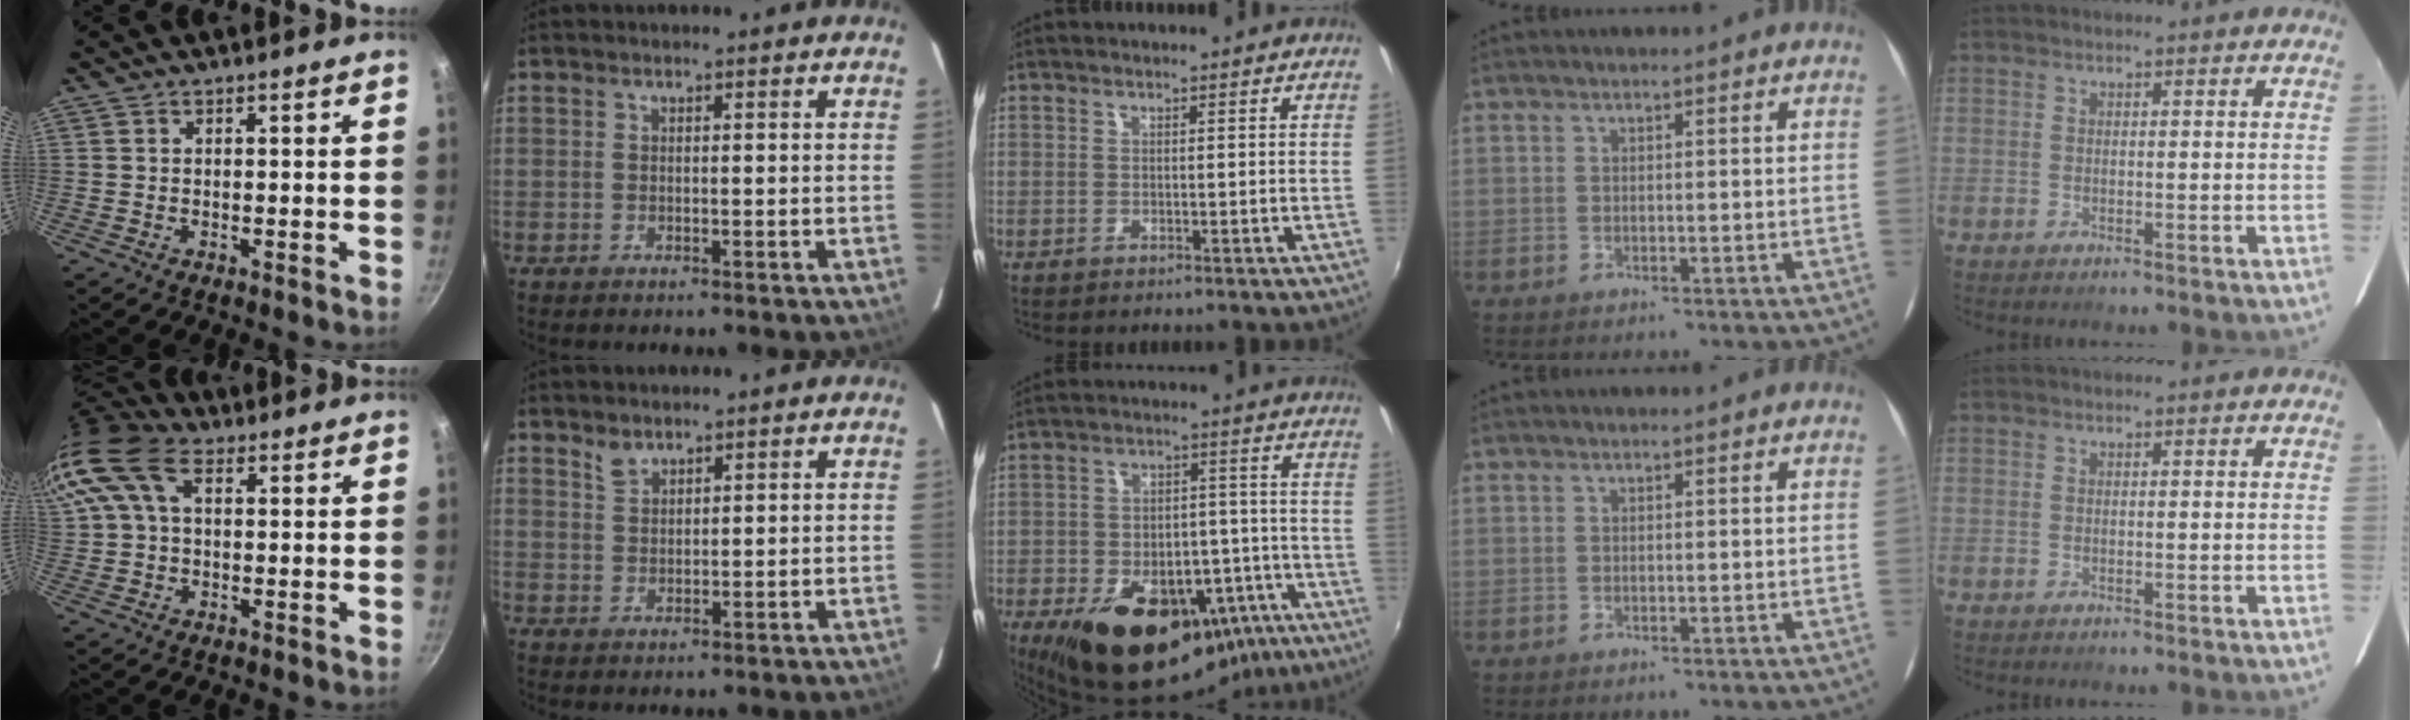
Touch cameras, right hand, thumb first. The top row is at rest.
{"thumb": {"total": 15.0, "force": [5.1, 9.3, 10.6], "torque": [-0.221, 0.031, 0.085]}, "index": {"total": 2.3, "force": [1.9, 0.9, 0.7], "torque": [-0.010, 0.002, 0.037]}, "middle": {"total": 27.9, "force": [-15.0, 15.9, 17.2], "torque": [-0.302, -0.002, -0.180]}}